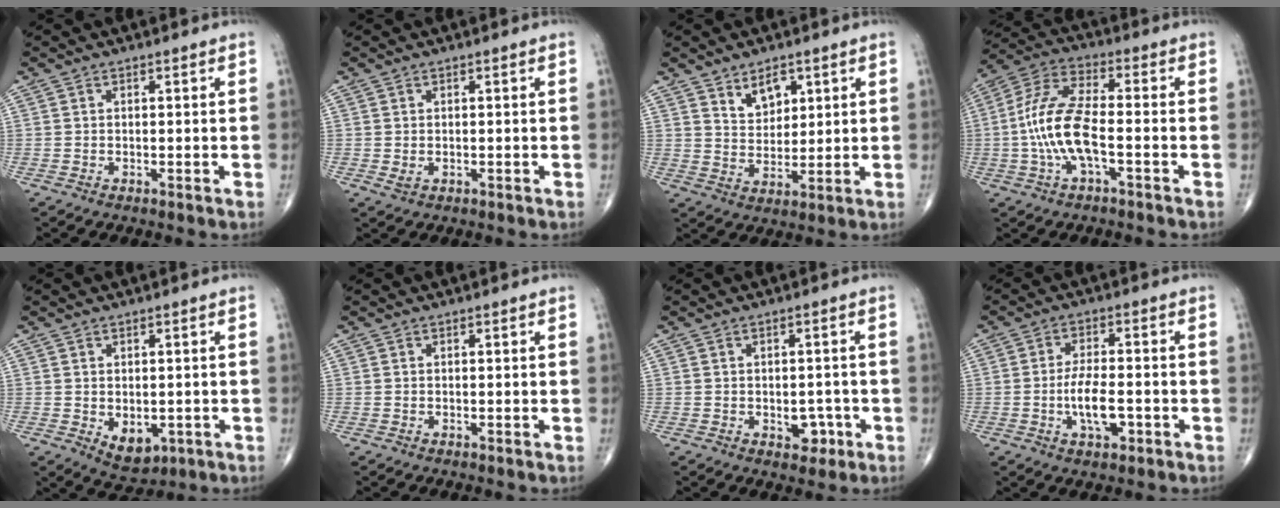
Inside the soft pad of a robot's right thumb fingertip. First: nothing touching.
{"total": 1.2, "force": [-0.1, 0.8, 0.9], "torque": [-0.016, -0.003, 0.002]}
{"total": 6.1, "force": [3.5, 3.7, 3.3], "torque": [-0.032, -0.029, 0.067]}
{"total": 12.4, "force": [-2.4, 4.5, 11.3], "torque": [-0.249, 0.035, -0.050]}
{"total": 5.7, "force": [-1.3, 3.7, 4.1], "torque": [-0.043, -0.005, -0.001]}
{"total": 0.0}
{"total": 4.0, "force": [-1.3, 2.7, 2.5], "torque": [-0.007, 0.006, -0.014]}
{"total": 7.1, "force": [-2.0, 3.0, 6.1], "torque": [-0.111, 0.008, -0.035]}